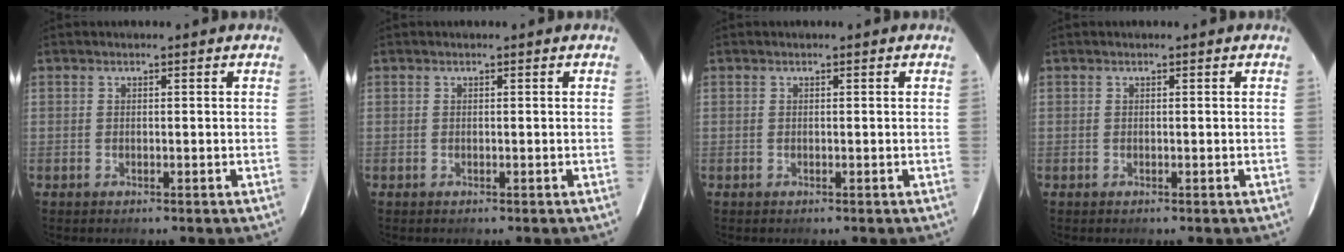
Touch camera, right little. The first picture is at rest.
{"total": 0.0}
{"total": 0.0}
{"total": 0.0}